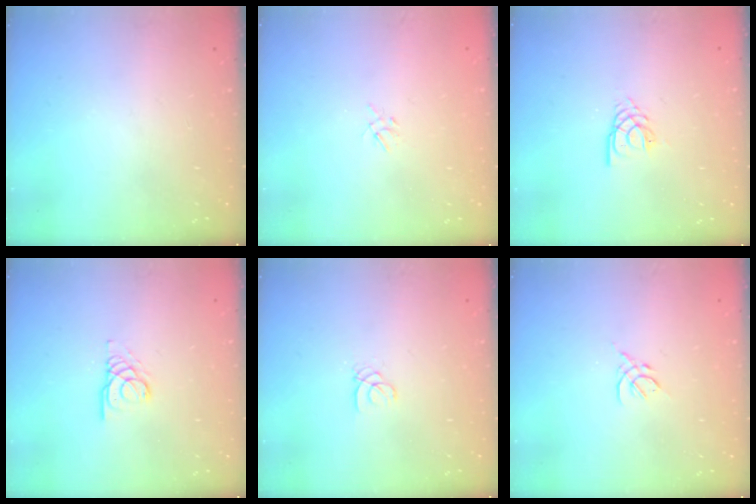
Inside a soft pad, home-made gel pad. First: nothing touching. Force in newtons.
{"total": 2.0, "press": 2.0, "slide": 0.4}
{"total": 2.8, "press": 2.8, "slide": 0.3}
{"total": 3.4, "press": 3.4, "slide": 0.3}
{"total": 1.4, "press": 1.4, "slide": 0.1}
{"total": 2.6, "press": 2.5, "slide": 0.7}